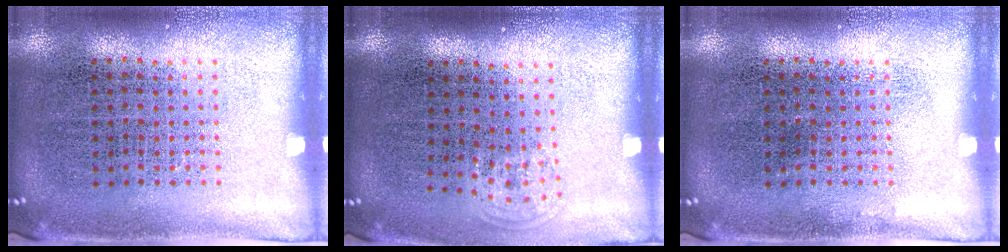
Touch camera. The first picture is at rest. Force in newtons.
{"total": 0.8, "press": 0.6, "slide": 0.5}
{"total": 0.0}